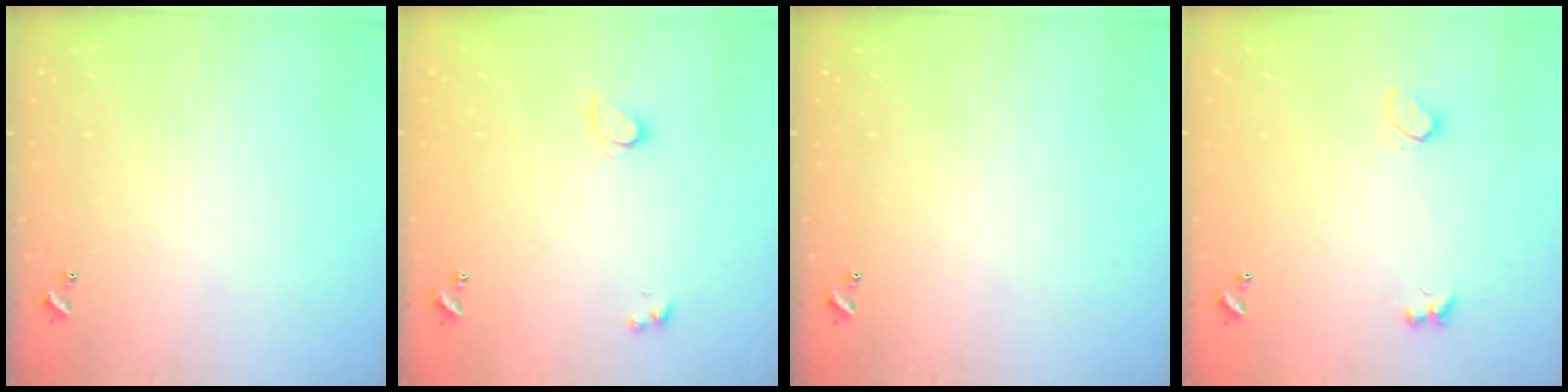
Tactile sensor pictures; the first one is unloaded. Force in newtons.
{"total": 2.6, "press": 2.6, "slide": 0.3}
{"total": 0.0}
{"total": 2.3, "press": 1.9, "slide": 1.1}